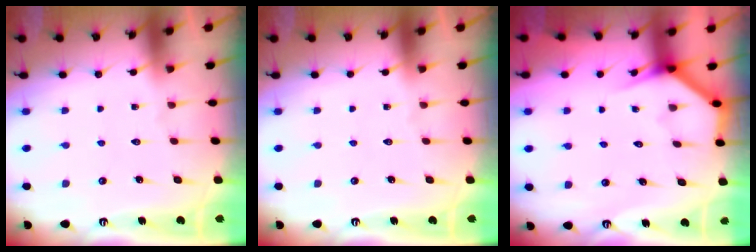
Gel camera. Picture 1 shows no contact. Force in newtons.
{"total": 0.0}
{"total": 3.7, "press": 3.7, "slide": 0.2}